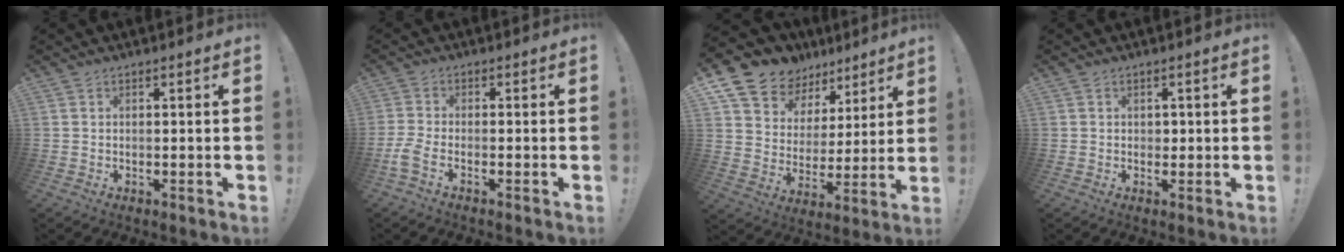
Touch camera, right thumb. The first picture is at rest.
{"total": 4.1, "force": [-1.9, 1.2, 3.5], "torque": [-0.087, -0.010, -0.035]}
{"total": 11.3, "force": [8.5, 7.3, 1.8], "torque": [-0.050, -0.068, 0.169]}
{"total": 1.2, "force": [0.1, 1.2, 0.2], "torque": [0.003, -0.001, 0.000]}